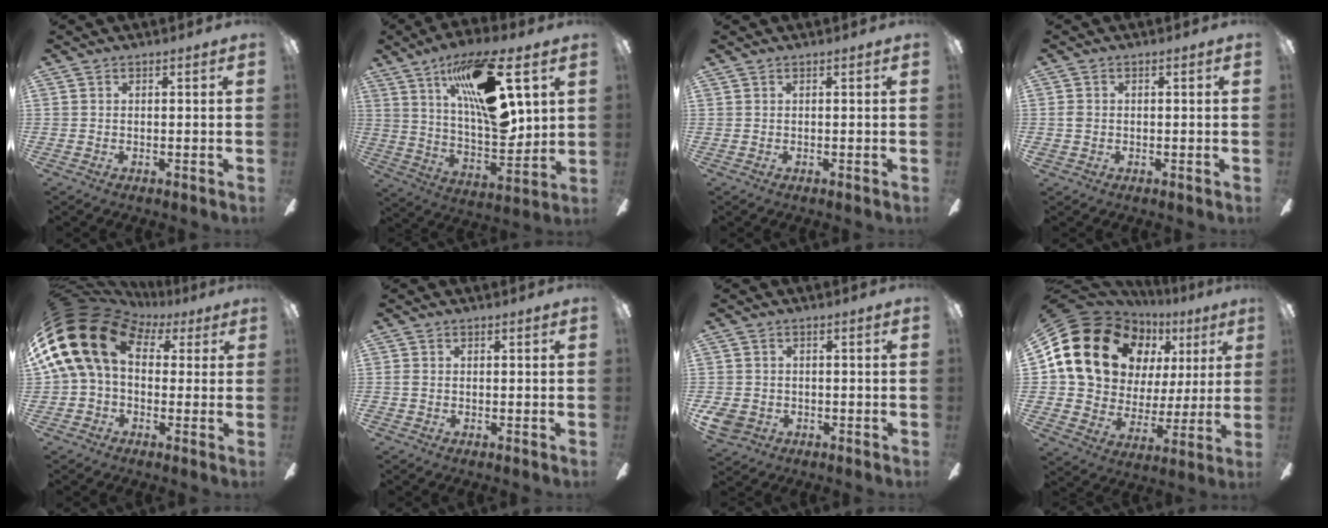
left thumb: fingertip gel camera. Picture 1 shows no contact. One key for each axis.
{"total": 21.0, "fx": 10.3, "fy": 7.0, "fz": 16.9, "tx": -0.295, "ty": -0.051, "tz": 0.157}
{"total": 0.0}
{"total": 1.8, "fx": -0.3, "fy": 1.5, "fz": 0.9, "tx": -0.018, "ty": 0.005, "tz": -0.008}
{"total": 20.2, "fx": 4.1, "fy": 13.6, "fz": 14.4, "tx": -0.311, "ty": -0.004, "tz": 0.067}
{"total": 1.1, "fx": -0.4, "fy": 0.7, "fz": 0.7, "tx": -0.013, "ty": 0.004, "tz": -0.009}
{"total": 4.4, "fx": -1.9, "fy": 3.5, "fz": 1.9, "tx": -0.049, "ty": 0.009, "tz": -0.037}
{"total": 22.0, "fx": 9.1, "fy": 16.5, "fz": 11.3, "tx": -0.224, "ty": -0.035, "tz": 0.185}